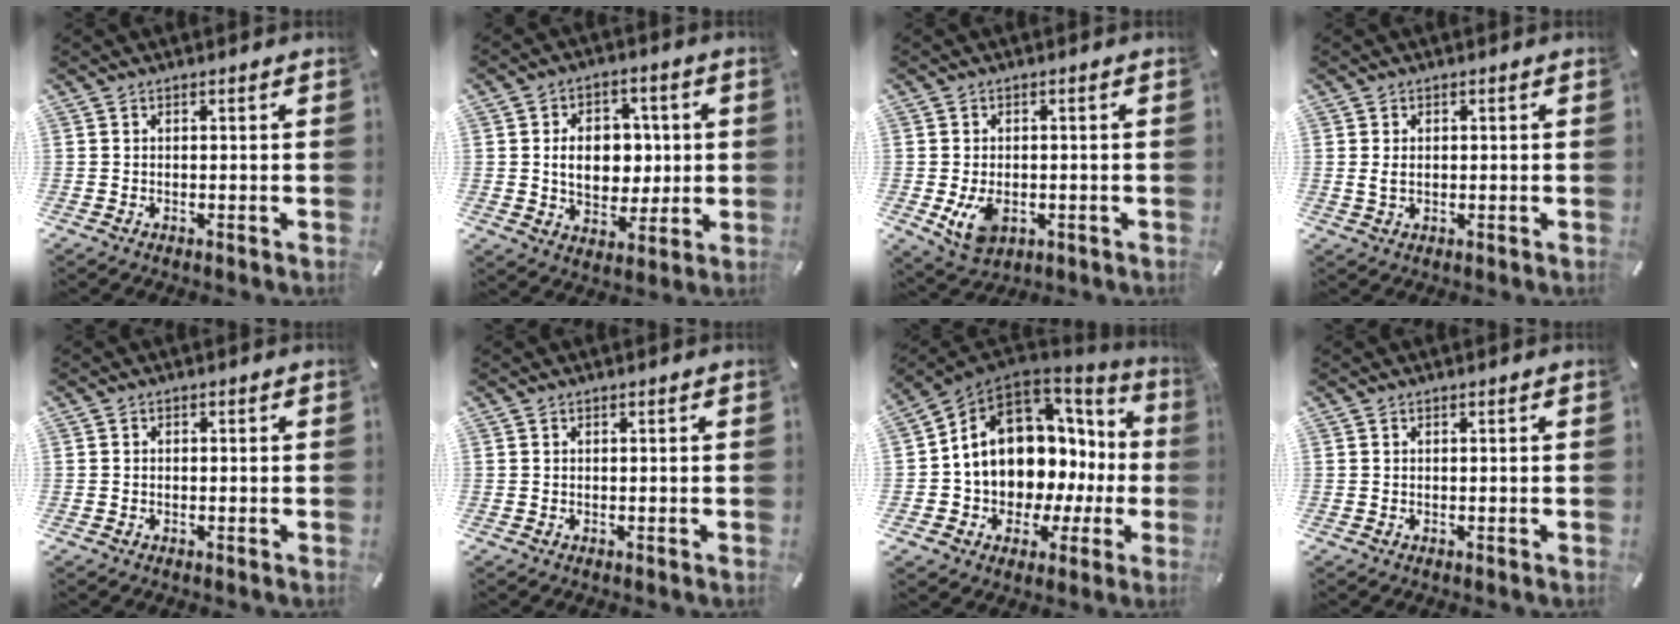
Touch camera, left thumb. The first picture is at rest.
{"total": 11.4, "force": [0.6, 9.0, 7.0], "torque": [-0.109, 0.012, 0.014]}
{"total": 6.3, "force": [-1.1, 4.6, 4.2], "torque": [-0.077, -0.001, -0.021]}
{"total": 2.4, "force": [0.2, 1.8, 1.5], "torque": [-0.031, 0.006, 0.003]}
{"total": 0.7, "force": [-0.3, 0.6, 0.2], "torque": [-0.002, 0.004, -0.008]}
{"total": 0.0}
{"total": 13.1, "force": [3.3, 10.5, 7.1], "torque": [-0.115, -0.046, 0.069]}
{"total": 0.0}